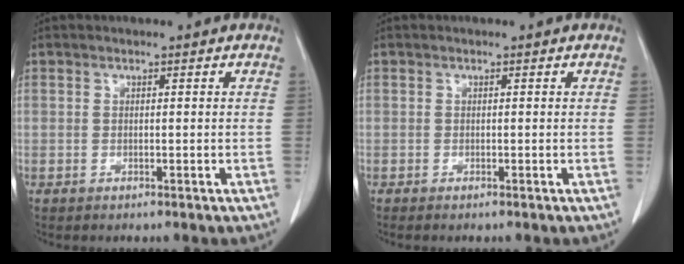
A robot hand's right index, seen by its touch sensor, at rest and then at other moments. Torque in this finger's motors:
{"motor_torque": [-0.04, 0.00, 0.04, 0.01]}